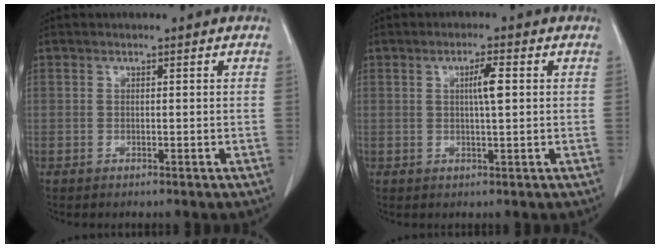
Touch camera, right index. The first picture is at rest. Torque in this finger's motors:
{"motor_torque": [0.20, 0.03, 0.05, 0.02]}